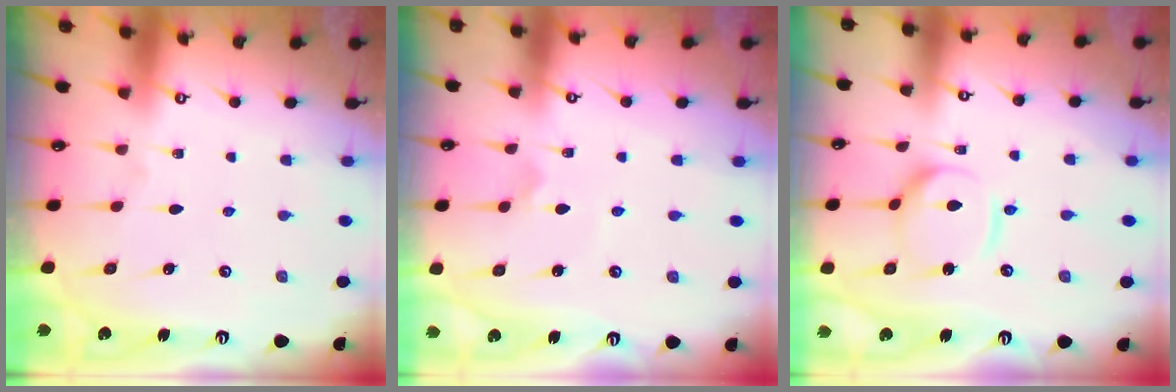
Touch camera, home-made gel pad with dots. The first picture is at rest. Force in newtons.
{"total": 2.9, "press": 2.9, "slide": 0.1}
{"total": 9.0, "press": 9.0, "slide": 0.9}